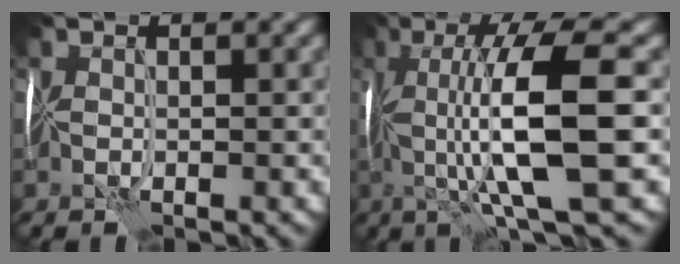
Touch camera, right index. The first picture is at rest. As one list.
[{"total": 9.4, "force": [-0.5, 1.9, 9.2], "torque": [-0.164, 0.030, 0.003]}]